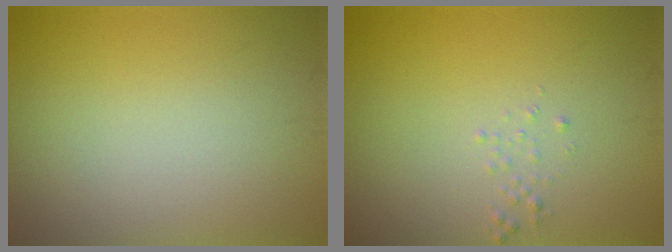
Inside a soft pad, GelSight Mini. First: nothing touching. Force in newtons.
{"total": 0.7, "press": 0.6, "slide": 0.1}